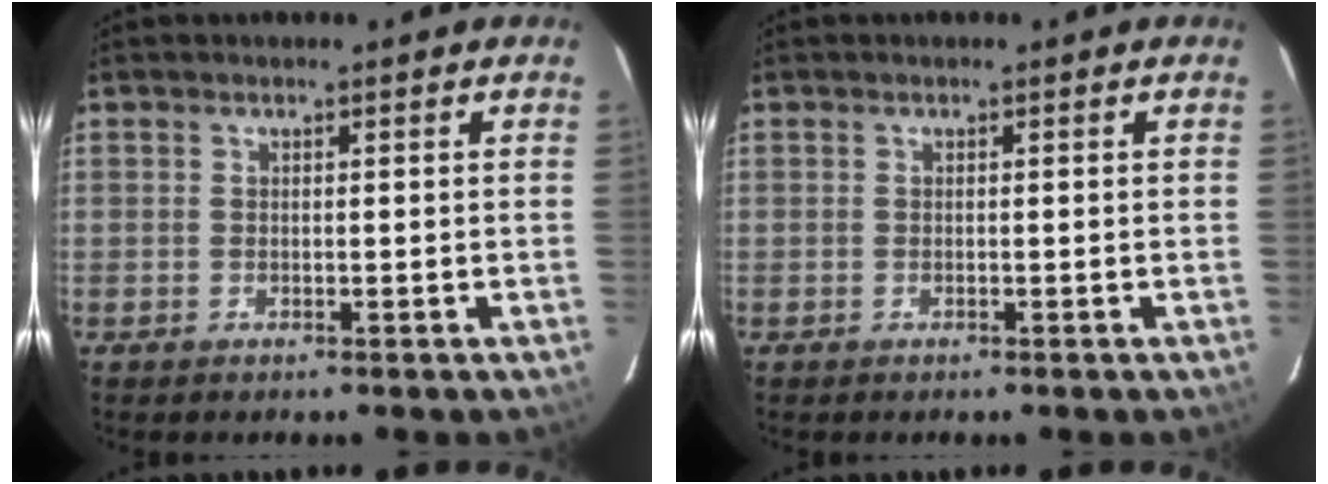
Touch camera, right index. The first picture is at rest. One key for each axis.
{"total": 0.0}